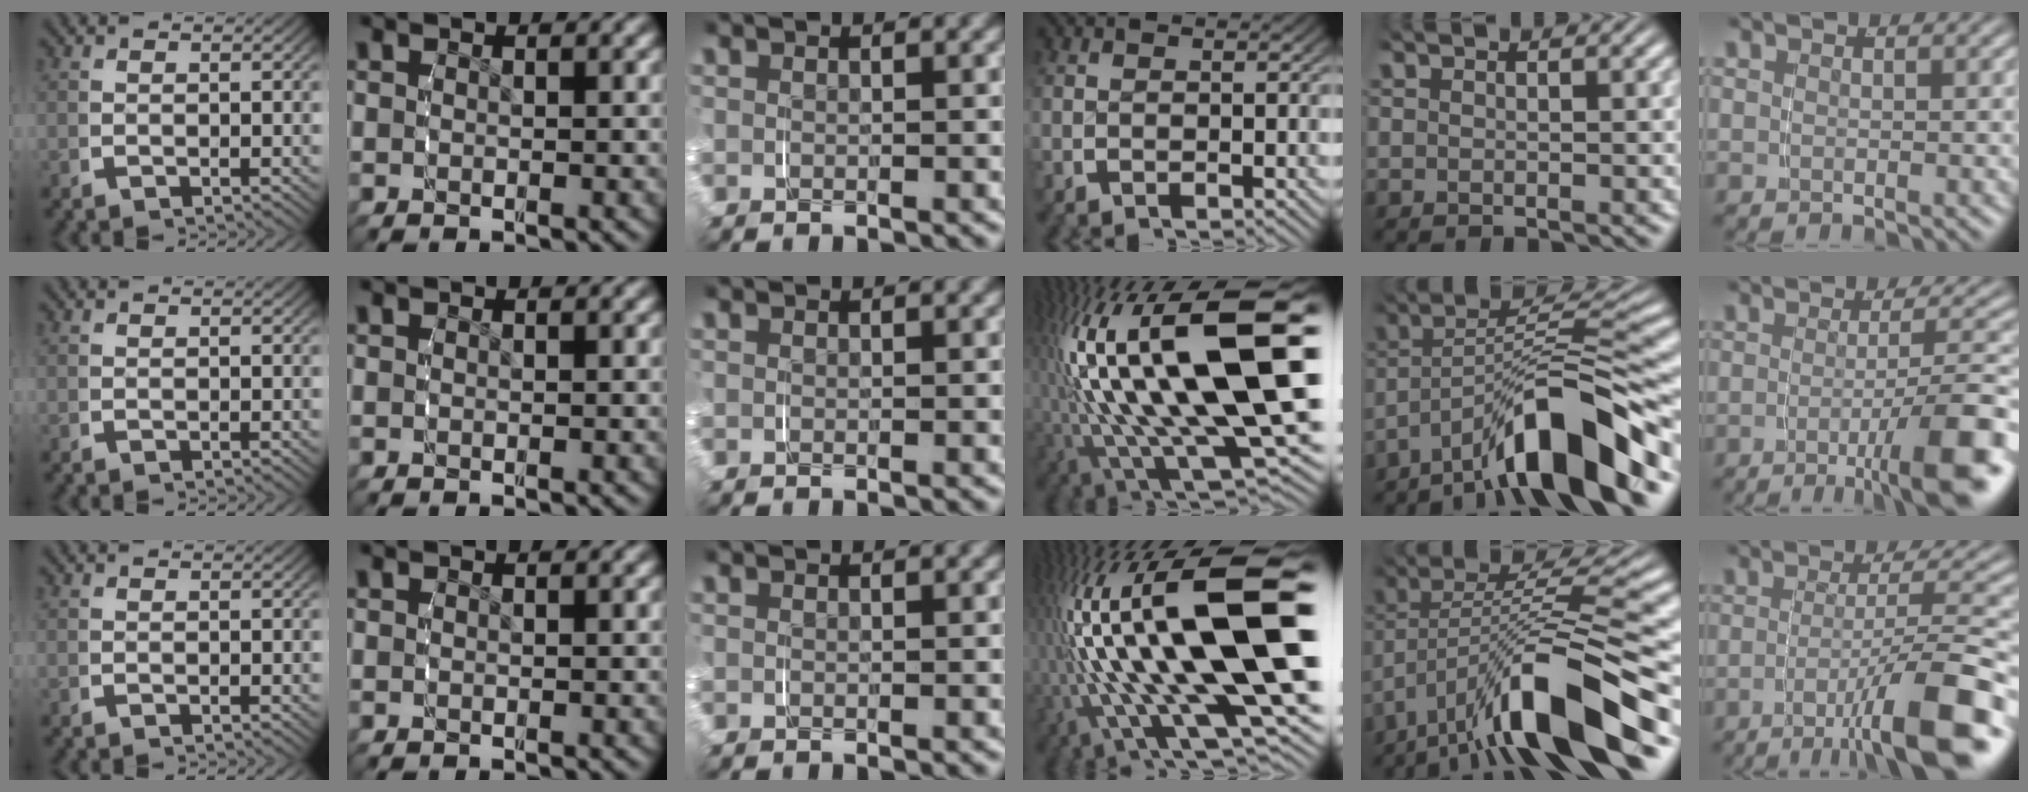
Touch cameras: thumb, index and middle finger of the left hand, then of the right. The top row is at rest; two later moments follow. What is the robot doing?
{"motion": "grasp_and_lifting", "object": "pencil case"}